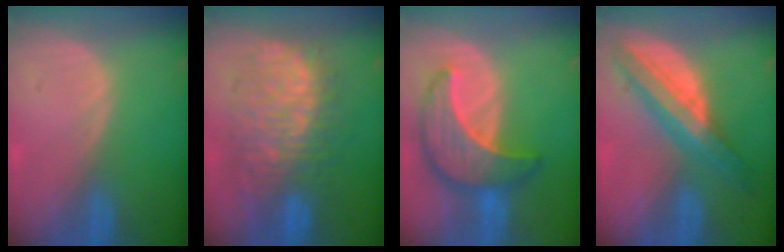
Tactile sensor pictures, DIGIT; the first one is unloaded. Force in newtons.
{"total": 11.6, "press": 11.5, "slide": 1.4}
{"total": 9.5, "press": 9.5, "slide": 0.7}
{"total": 8.5, "press": 8.5, "slide": 0.5}